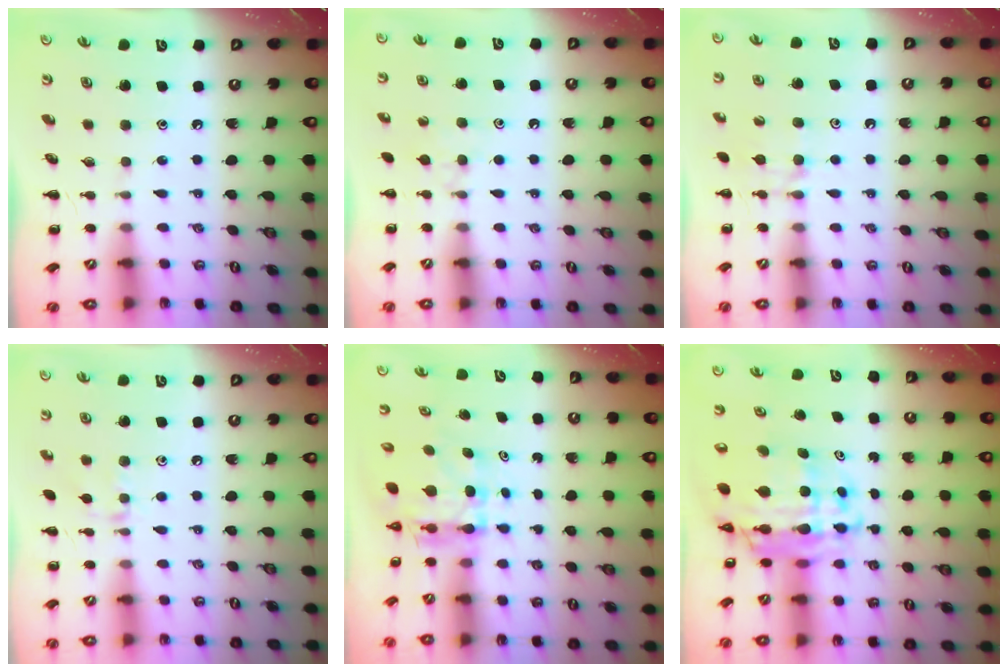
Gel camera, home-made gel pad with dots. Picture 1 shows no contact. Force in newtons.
{"total": 4.7, "press": 4.3, "slide": 1.8}
{"total": 7.2, "press": 6.9, "slide": 1.9}
{"total": 6.5, "press": 6.4, "slide": 1.3}
{"total": 4.9, "press": 4.8, "slide": 1.0}
{"total": 13.9, "press": 13.2, "slide": 4.4}